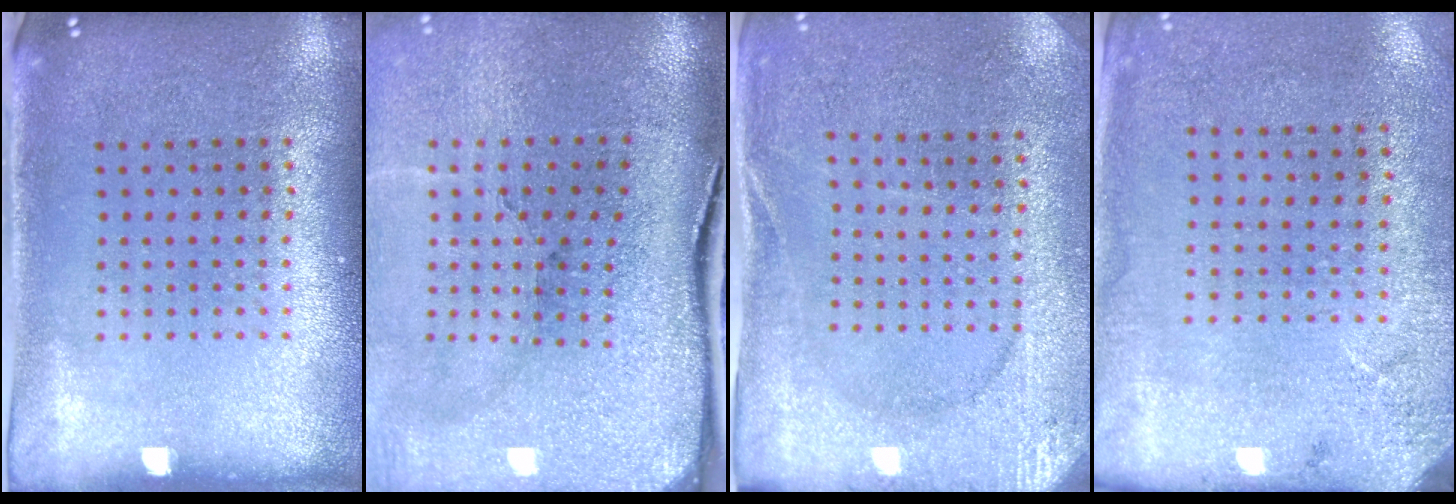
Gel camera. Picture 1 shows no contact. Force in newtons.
{"total": 4.8, "press": 3.9, "slide": 2.9}
{"total": 2.6, "press": 2.5, "slide": 0.4}
{"total": 2.7, "press": 2.2, "slide": 1.5}